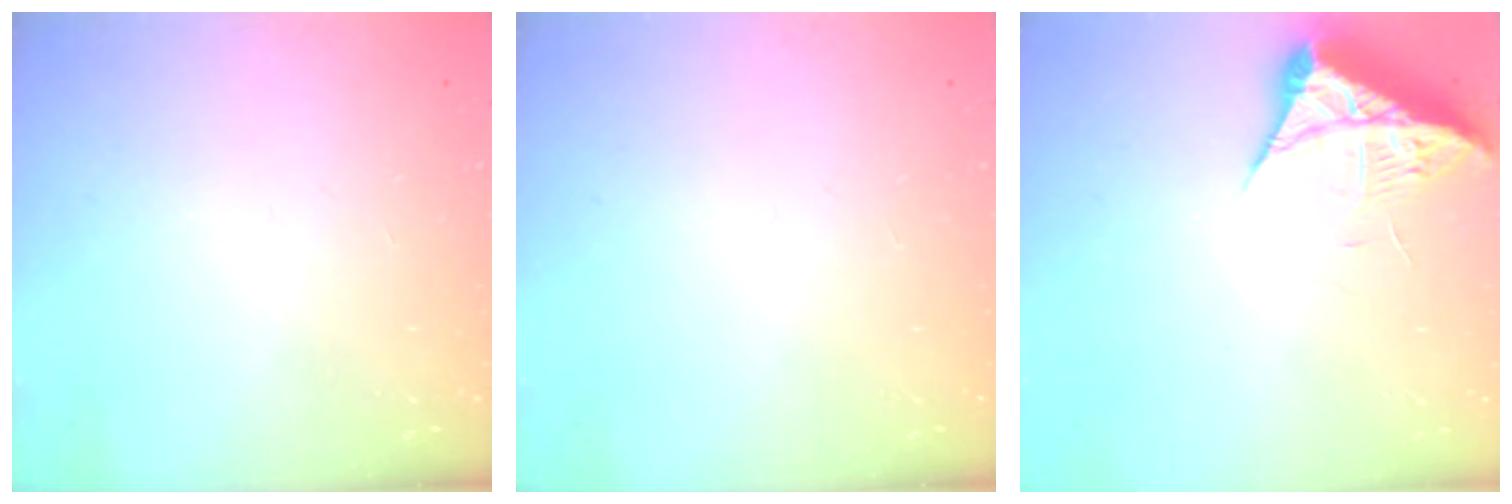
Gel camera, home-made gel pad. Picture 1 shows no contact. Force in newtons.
{"total": 0.0}
{"total": 7.2, "press": 7.2, "slide": 0.8}